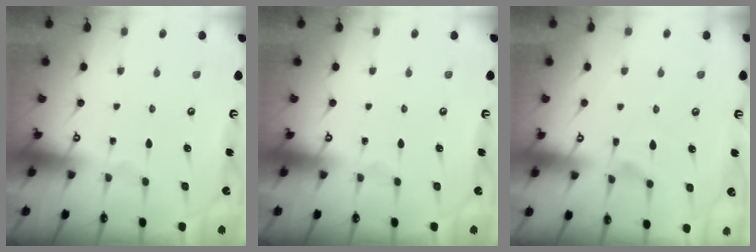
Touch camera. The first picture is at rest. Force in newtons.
{"total": 0.0}
{"total": 2.4, "press": 2.1, "slide": 1.1}